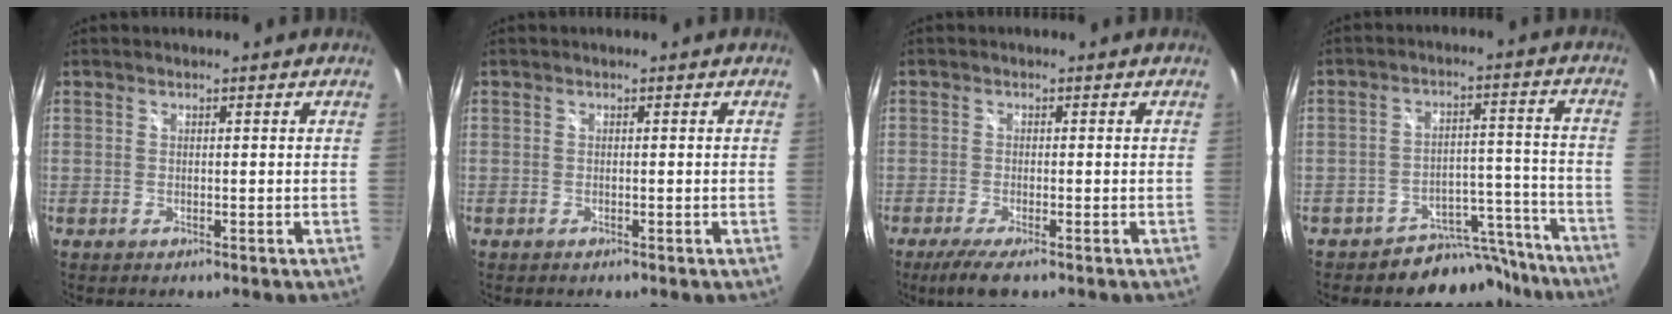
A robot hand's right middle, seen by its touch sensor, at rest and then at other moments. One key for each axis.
{"total": 0.8, "fx": -0.6, "fy": 0.3, "fz": 0.2, "tx": -0.005, "ty": -0.002, "tz": -0.009}
{"total": 5.2, "fx": -3.5, "fy": 0.8, "fz": 3.8, "tx": -0.082, "ty": -0.022, "tz": -0.061}
{"total": 10.2, "fx": -9.0, "fy": 4.7, "fz": 0.8, "tx": 0.001, "ty": 0.050, "tz": -0.115}